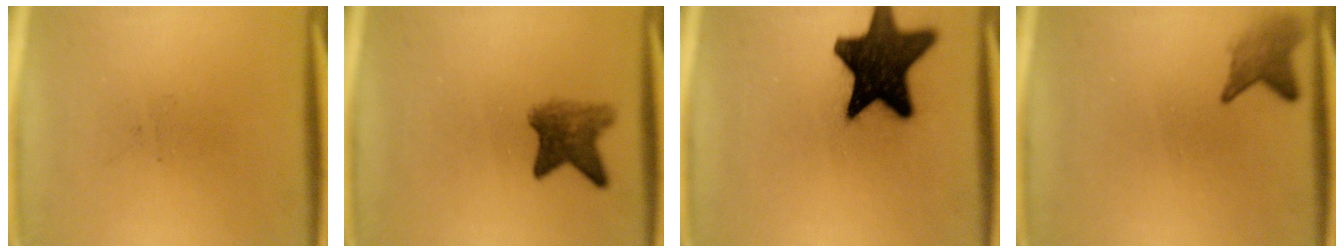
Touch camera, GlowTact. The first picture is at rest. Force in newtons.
{"total": 5.1}
{"total": 18.0}
{"total": 2.9}